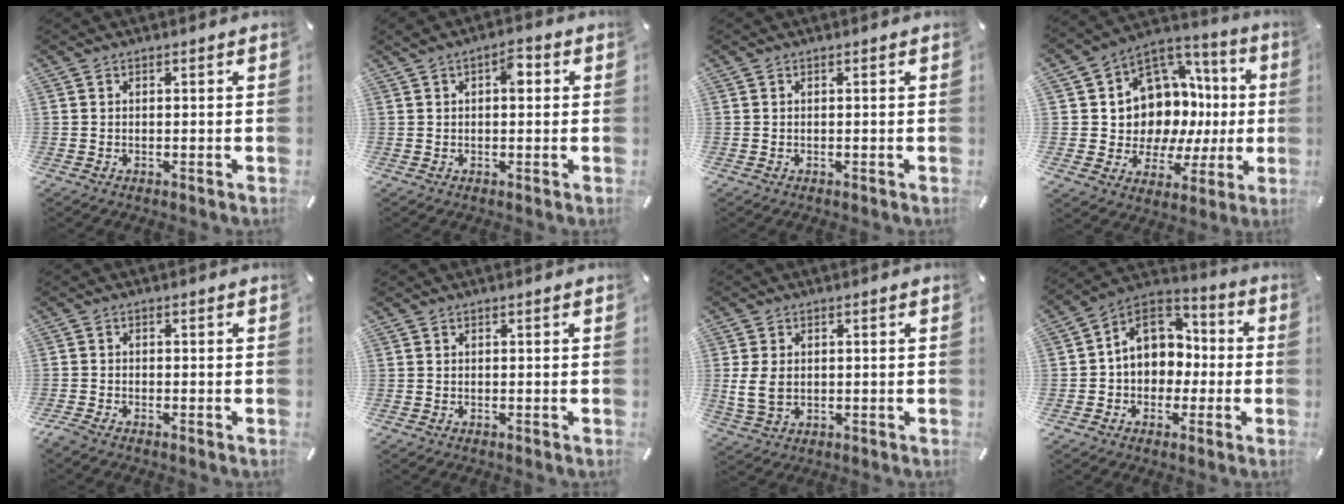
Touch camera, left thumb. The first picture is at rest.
{"total": 4.4, "force": [1.2, 2.4, 3.5], "torque": [-0.048, 0.003, 0.012]}
{"total": 0.0}
{"total": 12.6, "force": [2.6, 11.6, 4.3], "torque": [-0.064, -0.054, 0.072]}
{"total": 1.5, "force": [-1.3, 0.3, 0.6], "torque": [-0.010, 0.003, -0.025]}
{"total": 0.0}
{"total": 6.2, "force": [0.2, 4.5, 4.2], "torque": [-0.090, 0.001, 0.003]}
{"total": 10.7, "force": [1.2, 9.5, 4.8], "torque": [-0.093, 0.006, 0.026]}